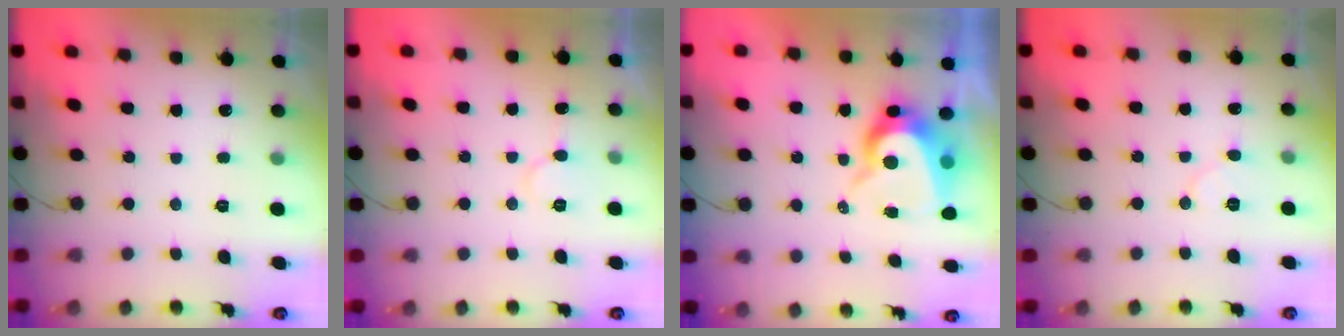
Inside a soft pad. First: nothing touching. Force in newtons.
{"total": 5.8, "press": 5.8, "slide": 0.5}
{"total": 10.2, "press": 10.2, "slide": 1.0}
{"total": 6.3, "press": 6.3, "slide": 0.7}